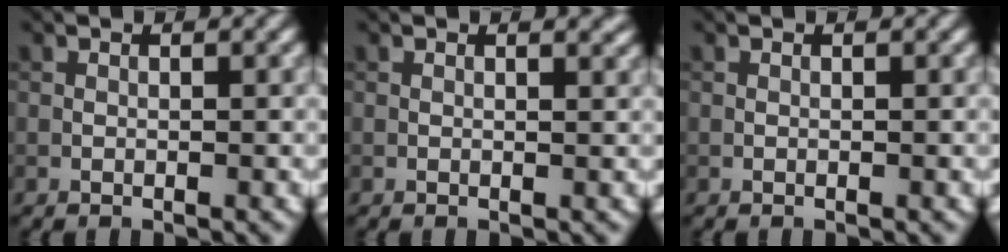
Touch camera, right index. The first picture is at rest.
{"total": 1.0, "force": [0.8, 0.2, 0.5], "torque": [-0.004, 0.000, 0.010]}
{"total": 0.0}